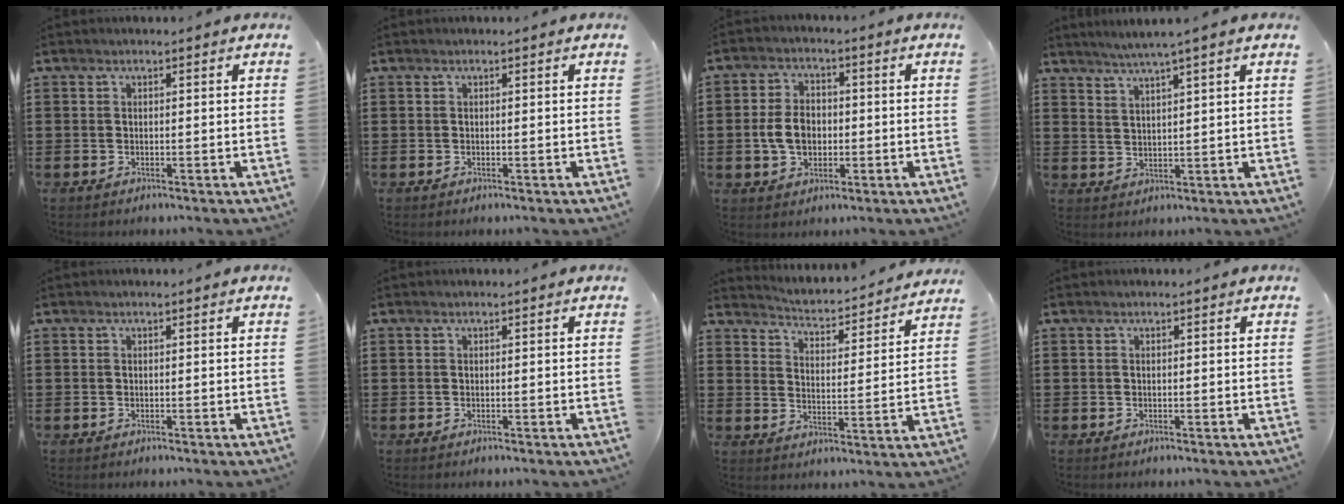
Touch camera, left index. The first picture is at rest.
{"total": 0.0}
{"total": 5.7, "force": [-0.7, 4.0, 4.1], "torque": [-0.095, 0.005, -0.017]}
{"total": 2.7, "force": [2.3, -0.6, 1.3], "torque": [-0.031, -0.011, 0.039]}
{"total": 0.0}
{"total": 0.0}
{"total": 3.2, "force": [3.2, -0.2, -0.2], "torque": [-0.020, -0.038, 0.047]}
{"total": 0.0}